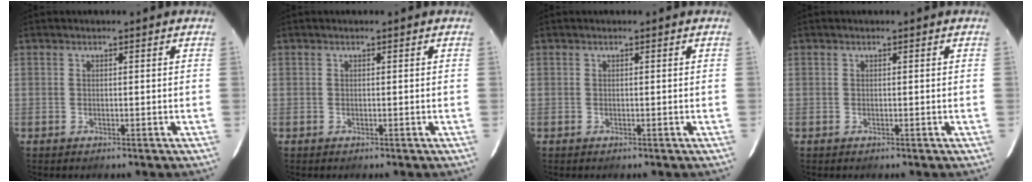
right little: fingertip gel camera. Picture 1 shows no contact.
{"total": 0.0}
{"total": 0.0}
{"total": 0.0}